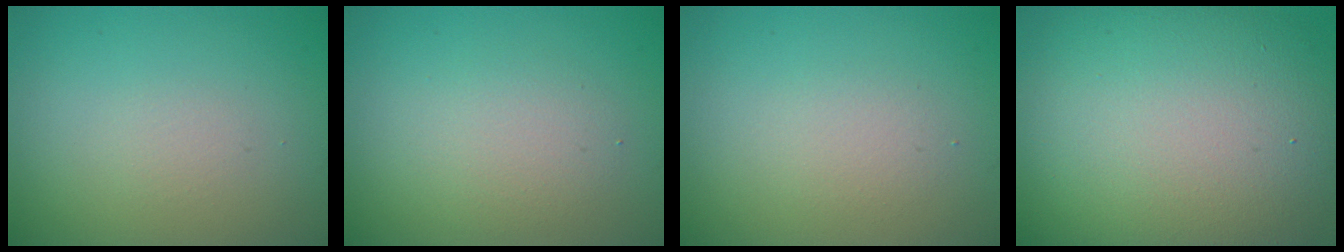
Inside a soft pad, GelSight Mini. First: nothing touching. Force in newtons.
{"total": 2.6, "press": 2.6, "slide": 0.1}
{"total": 1.5, "press": 1.5, "slide": 0.2}
{"total": 15.8, "press": 15.8, "slide": 1.1}